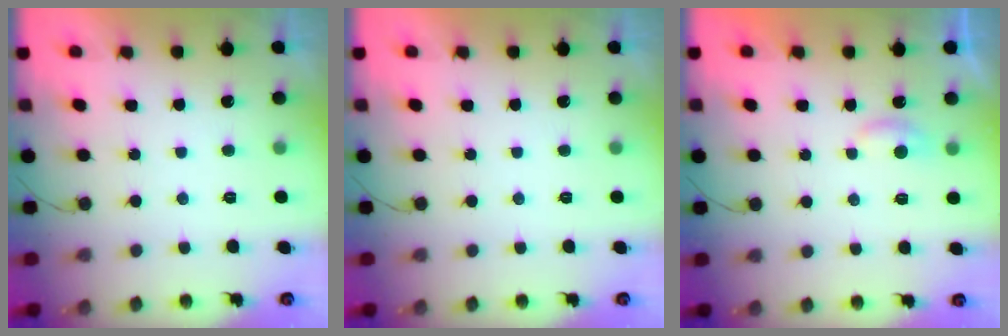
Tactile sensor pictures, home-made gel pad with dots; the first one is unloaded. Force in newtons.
{"total": 0.0}
{"total": 3.5, "press": 3.4, "slide": 0.3}